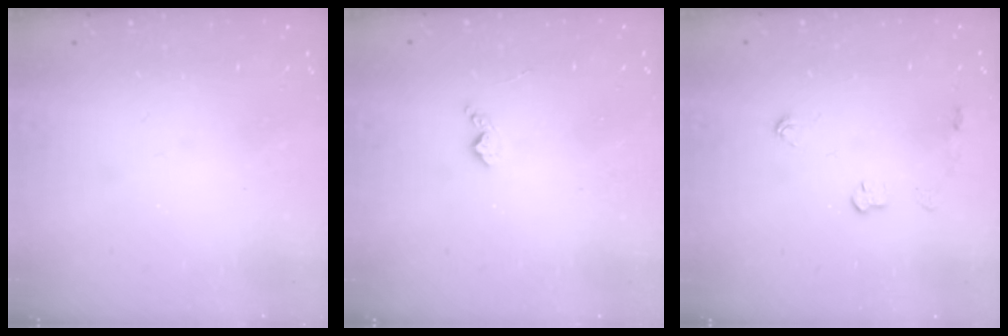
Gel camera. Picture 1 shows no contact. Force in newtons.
{"total": 4.1, "press": 4.1, "slide": 0.5}
{"total": 3.7, "press": 3.7, "slide": 0.5}